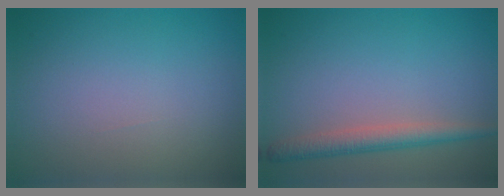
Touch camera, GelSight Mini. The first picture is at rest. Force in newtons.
{"total": 2.9, "press": 2.9, "slide": 0.1}